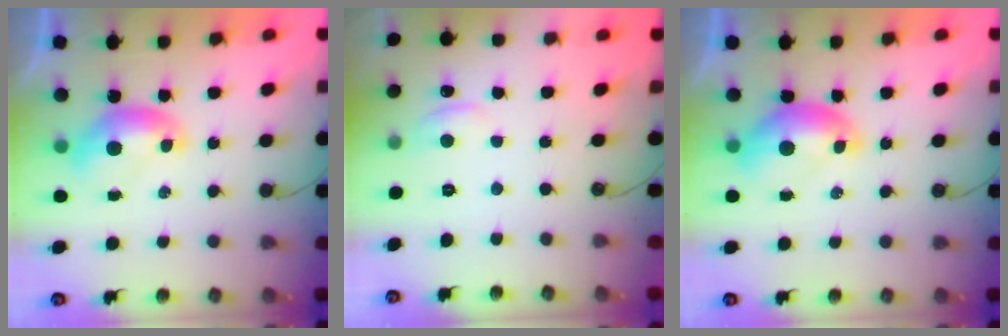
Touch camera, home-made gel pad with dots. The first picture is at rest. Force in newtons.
{"total": 1.7, "press": 1.5, "slide": 0.7}
{"total": 1.7, "press": 1.5, "slide": 0.6}